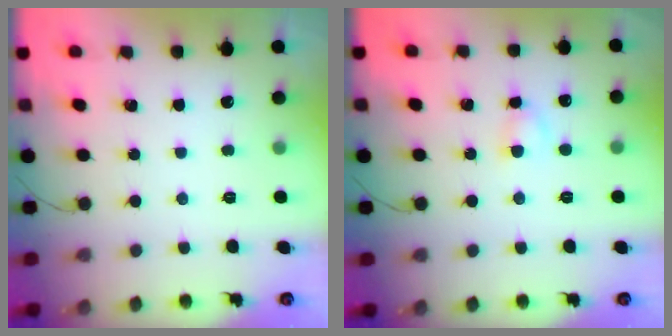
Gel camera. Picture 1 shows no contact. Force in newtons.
{"total": 2.8, "press": 2.5, "slide": 1.2}